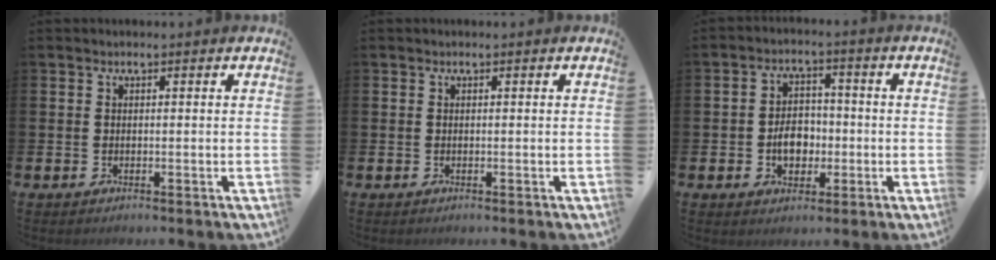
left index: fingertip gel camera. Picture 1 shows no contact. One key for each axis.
{"total": 0.0}
{"total": 4.7, "fx": -1.0, "fy": 3.4, "fz": 3.1, "tx": -0.043, "ty": 0.000, "tz": -0.024}